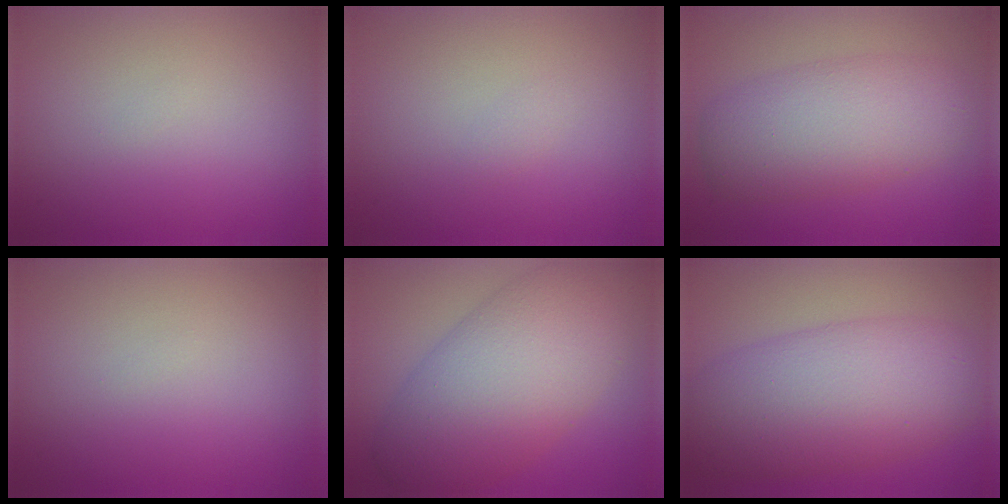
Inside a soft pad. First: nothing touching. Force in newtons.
{"total": 0.5, "press": 0.5, "slide": 0.0}
{"total": 6.2, "press": 6.2, "slide": 0.0}
{"total": 0.0}
{"total": 10.4, "press": 10.4, "slide": 0.5}
{"total": 9.1, "press": 9.1, "slide": 0.2}